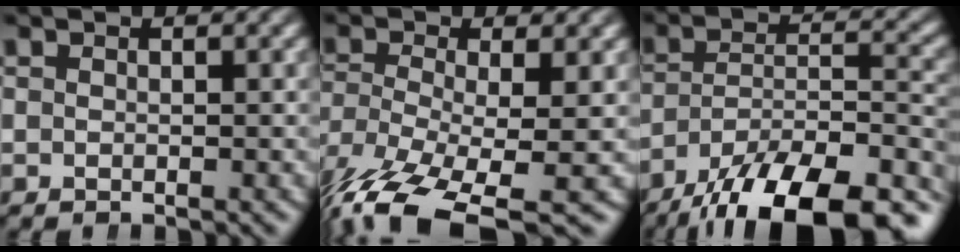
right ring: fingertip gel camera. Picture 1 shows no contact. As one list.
[{"total": 7.3, "force": [-4.4, 3.5, 4.7], "torque": [-0.116, -0.051, -0.048]}, {"total": 13.1, "force": [-8.8, 6.0, 7.7], "torque": [-0.111, -0.037, -0.117]}]